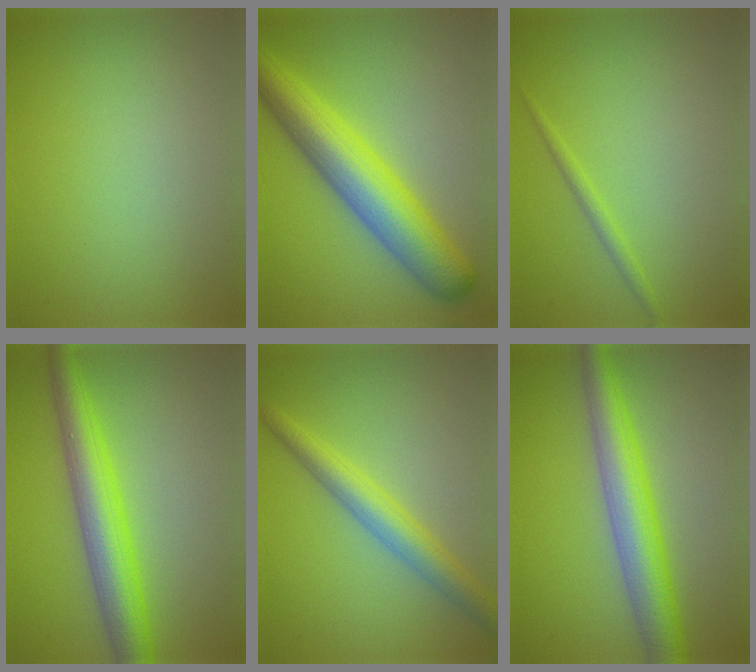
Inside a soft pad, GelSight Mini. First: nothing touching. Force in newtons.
{"total": 8.9, "press": 8.9, "slide": 0.2}
{"total": 1.1, "press": 1.1, "slide": 0.1}
{"total": 6.2, "press": 6.2, "slide": 0.1}
{"total": 4.2, "press": 4.2, "slide": 0.1}
{"total": 6.3, "press": 6.3, "slide": 0.0}